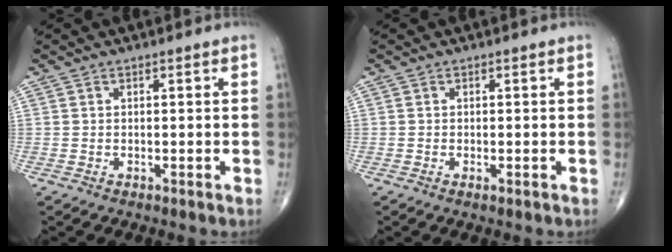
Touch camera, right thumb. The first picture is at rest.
{"total": 0.6, "force": [-0.3, 0.1, 0.6], "torque": [-0.012, -0.004, -0.005]}